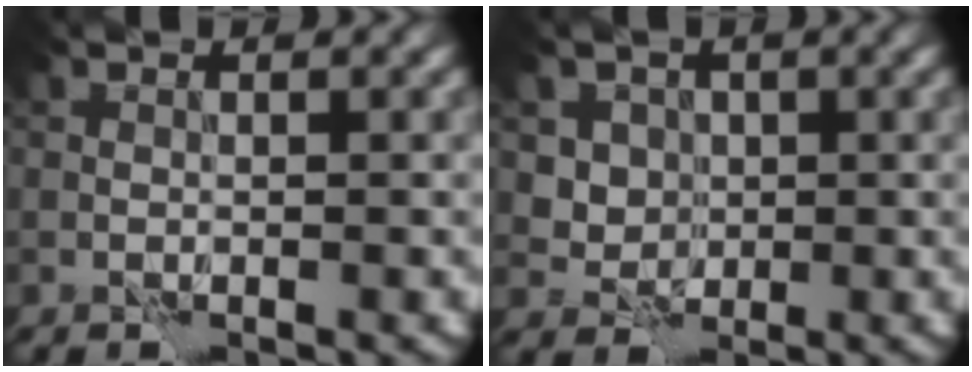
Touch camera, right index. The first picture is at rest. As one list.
[{"total": 3.9, "force": [1.7, 3.3, 1.1], "torque": [-0.012, 0.003, 0.029]}]